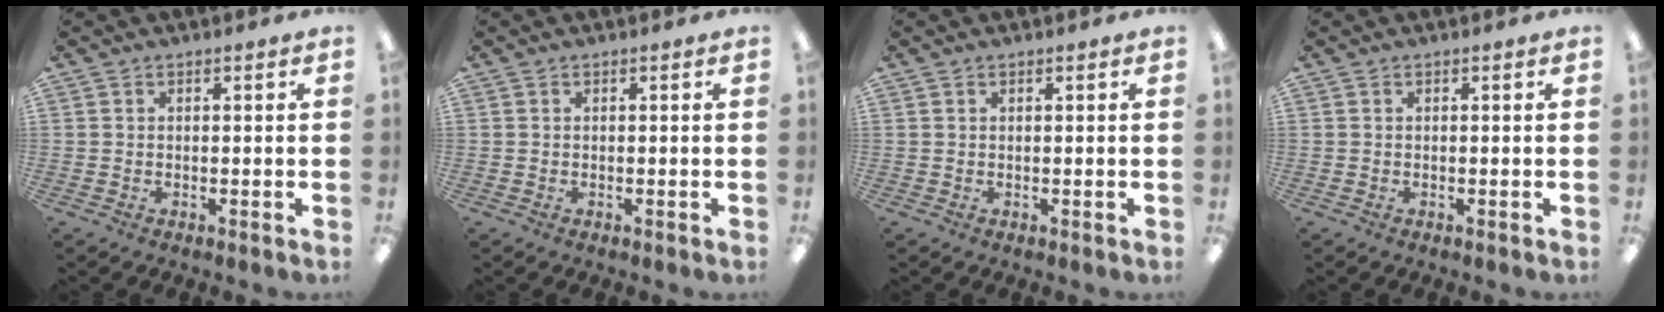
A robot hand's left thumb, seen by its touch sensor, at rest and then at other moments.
{"total": 0.0}
{"total": 0.5, "force": [0.4, 0.2, 0.2], "torque": [-0.004, 0.003, 0.007]}
{"total": 0.0}